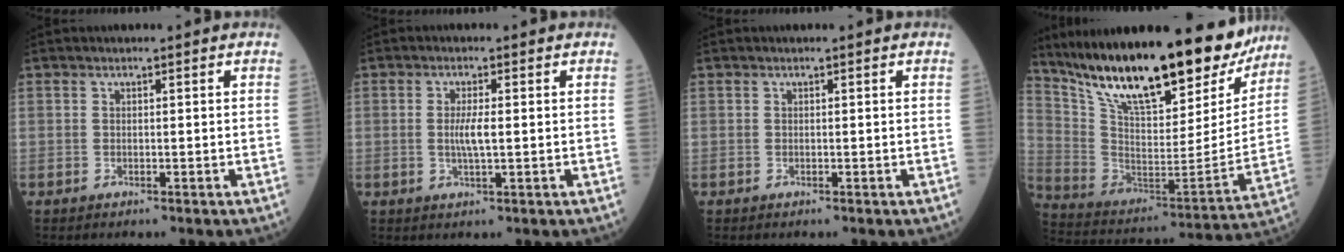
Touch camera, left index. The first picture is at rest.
{"total": 3.0, "force": [-0.1, 0.3, 3.0], "torque": [-0.062, -0.006, -0.003]}
{"total": 0.0}
{"total": 28.6, "force": [22.8, 7.7, 15.5], "torque": [-0.265, -0.019, 0.347]}